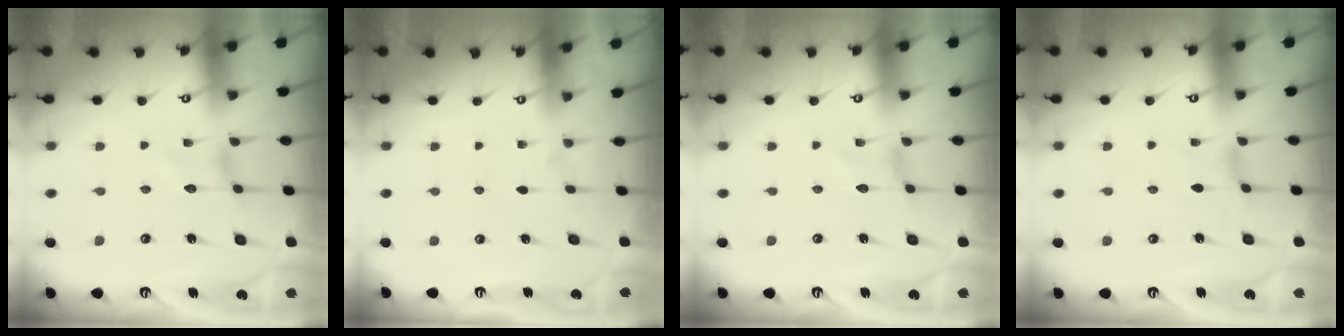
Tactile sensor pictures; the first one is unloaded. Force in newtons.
{"total": 0.0}
{"total": 0.0}
{"total": 2.0, "press": 2.0, "slide": 0.2}